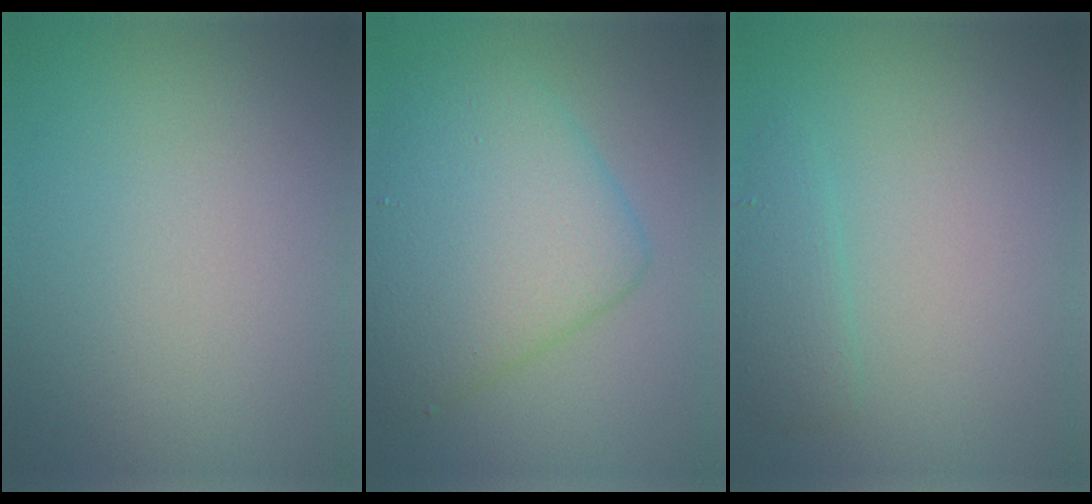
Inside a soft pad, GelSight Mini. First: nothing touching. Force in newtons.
{"total": 7.5, "press": 7.5, "slide": 0.3}
{"total": 1.8, "press": 1.8, "slide": 0.2}